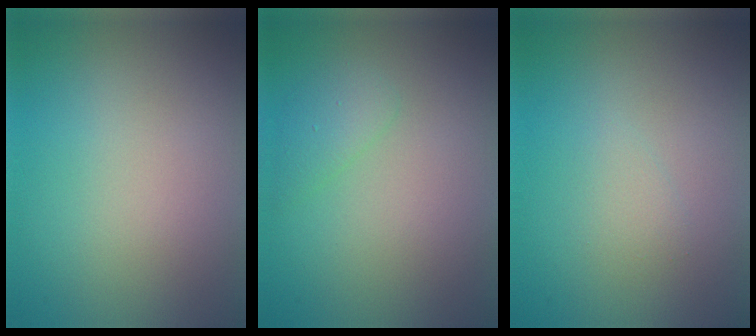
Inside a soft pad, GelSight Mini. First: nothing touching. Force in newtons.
{"total": 1.4, "press": 1.4, "slide": 0.2}
{"total": 1.1, "press": 1.1, "slide": 0.1}